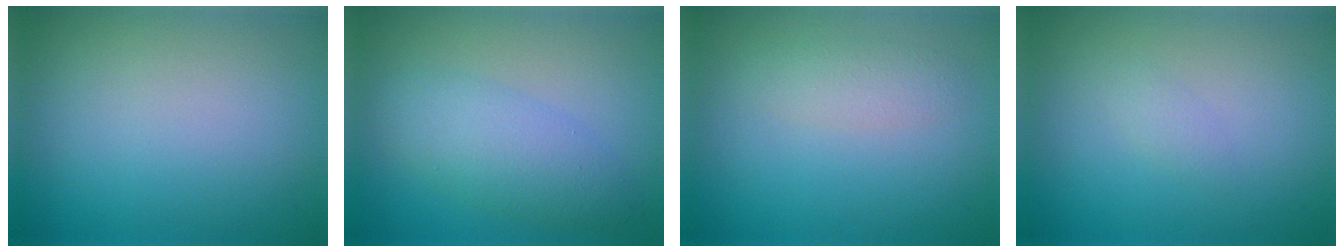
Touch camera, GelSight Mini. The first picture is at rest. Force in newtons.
{"total": 4.2, "press": 4.2, "slide": 0.1}
{"total": 1.7, "press": 1.7, "slide": 0.1}
{"total": 0.7, "press": 0.7, "slide": 0.0}